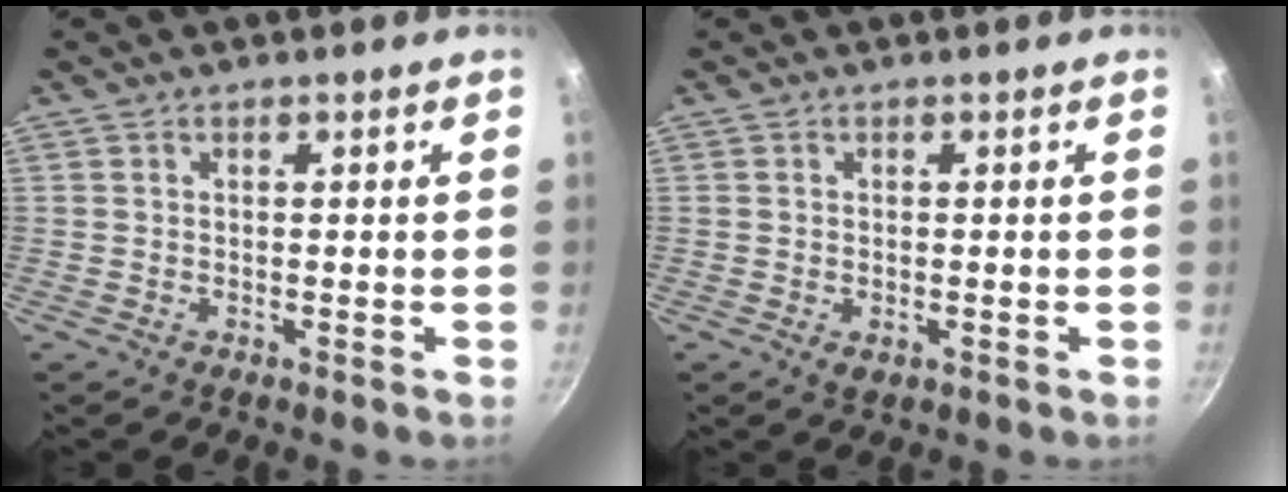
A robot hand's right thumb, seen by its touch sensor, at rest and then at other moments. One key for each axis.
{"total": 1.5, "fx": -0.3, "fy": 1.0, "fz": 1.1, "tx": -0.017, "ty": -0.003, "tz": -0.003}